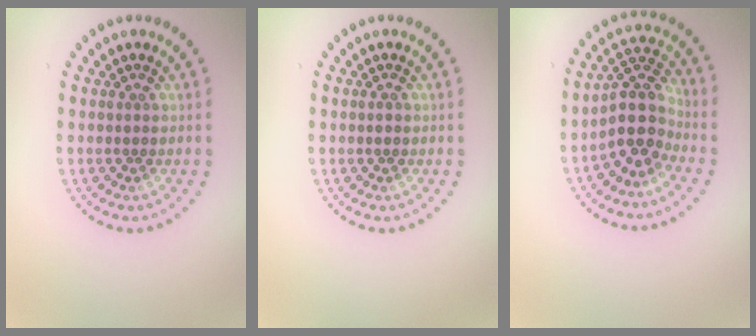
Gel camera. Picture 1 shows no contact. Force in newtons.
{"total": 0.7, "press": 0.7, "slide": 0.1}
{"total": 4.1, "press": 3.3, "slide": 2.4}